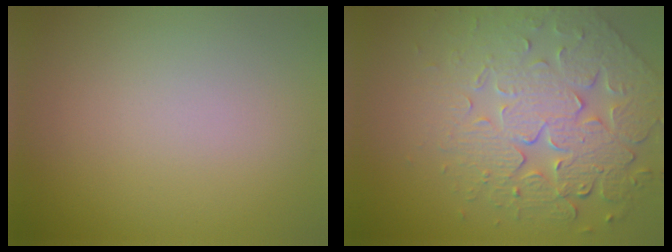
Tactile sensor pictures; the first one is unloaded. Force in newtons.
{"total": 8.0, "press": 5.8, "slide": 5.4}